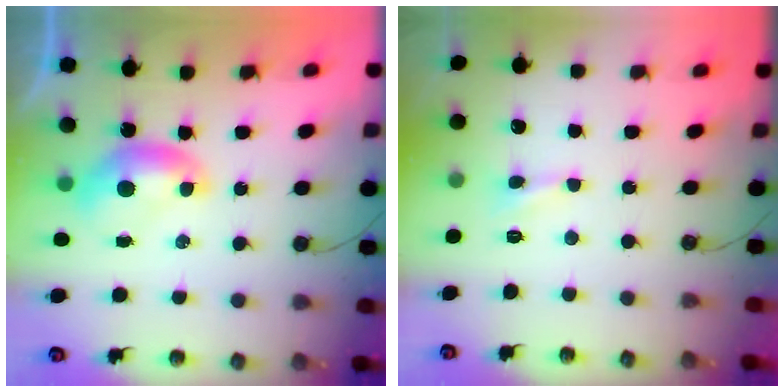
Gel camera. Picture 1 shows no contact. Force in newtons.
{"total": 1.2, "press": 1.2, "slide": 0.5}